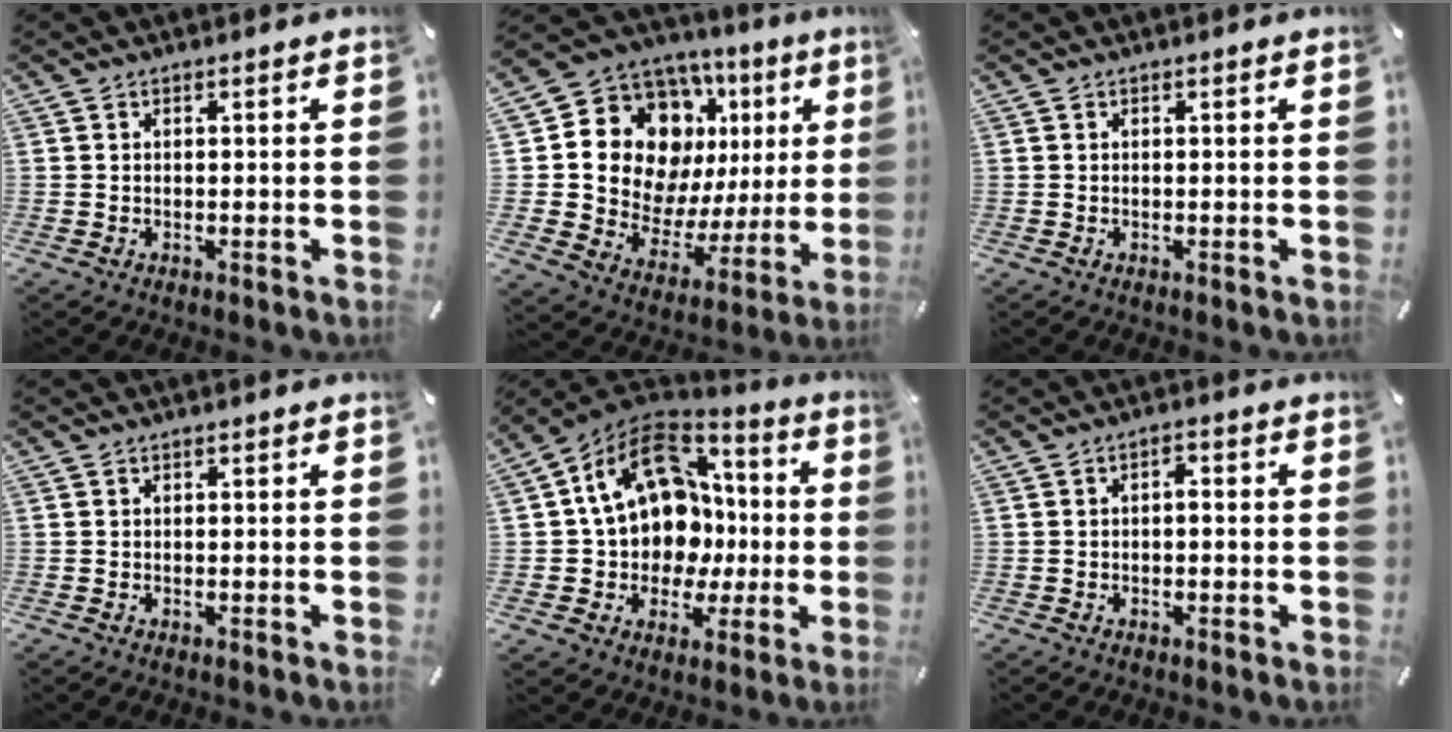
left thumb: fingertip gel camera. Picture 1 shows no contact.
{"total": 17.6, "force": [8.1, 12.6, 9.3], "torque": [-0.153, -0.061, 0.157]}
{"total": 0.0}
{"total": 0.0}
{"total": 18.8, "force": [3.7, 14.8, 10.9], "torque": [-0.196, -0.017, 0.072]}
{"total": 1.9, "force": [-0.2, 1.1, 1.5], "torque": [-0.023, 0.003, -0.008]}